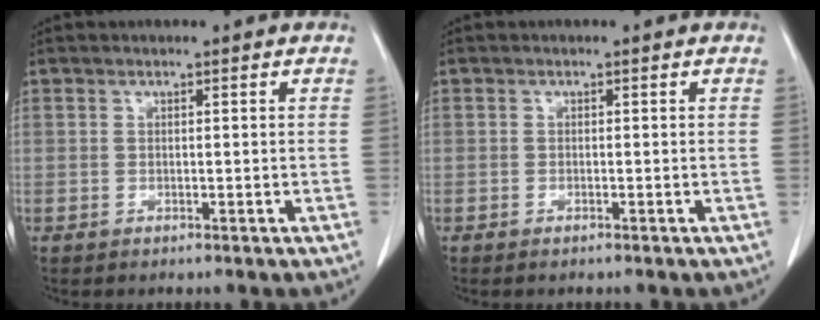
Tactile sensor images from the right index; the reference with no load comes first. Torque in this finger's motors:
{"motor_torque": [0.14, -0.11, 0.04, 0.01]}